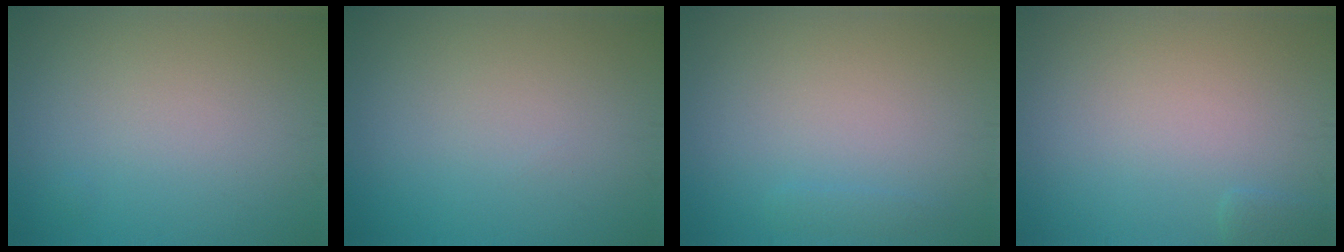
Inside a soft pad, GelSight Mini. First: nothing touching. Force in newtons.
{"total": 0.0}
{"total": 0.7, "press": 0.7, "slide": 0.1}
{"total": 0.7, "press": 0.7, "slide": 0.1}